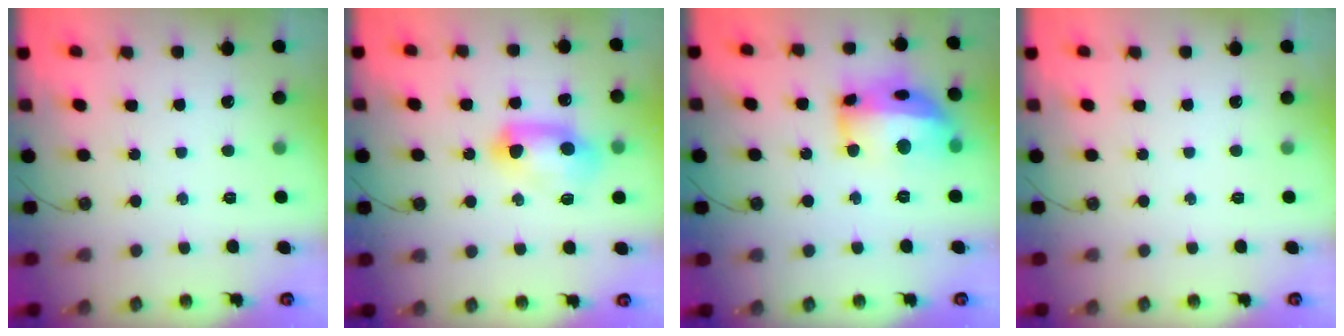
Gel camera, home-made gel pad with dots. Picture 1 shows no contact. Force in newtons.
{"total": 12.7, "press": 12.4, "slide": 2.7}
{"total": 17.3, "press": 17.2, "slide": 1.8}
{"total": 0.0}